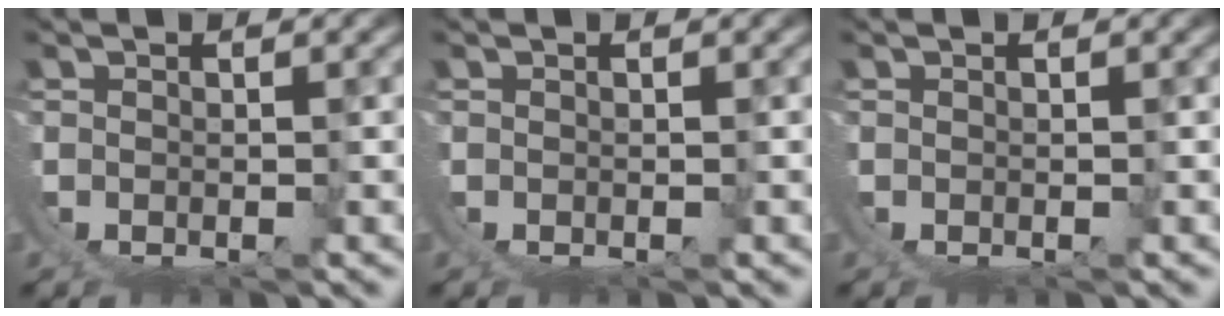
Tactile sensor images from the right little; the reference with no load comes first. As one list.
[{"total": 0.0}, {"total": 0.0}]